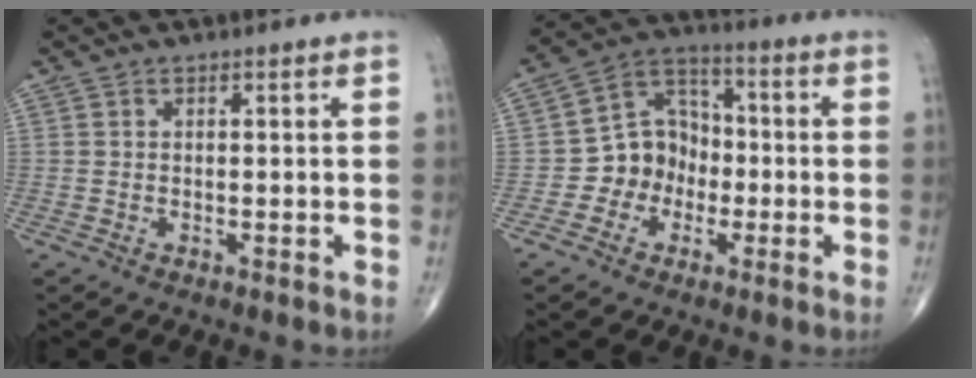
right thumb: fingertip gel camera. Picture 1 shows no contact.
{"total": 9.8, "force": [-2.5, 8.4, 4.5], "torque": [-0.034, 0.043, -0.056]}